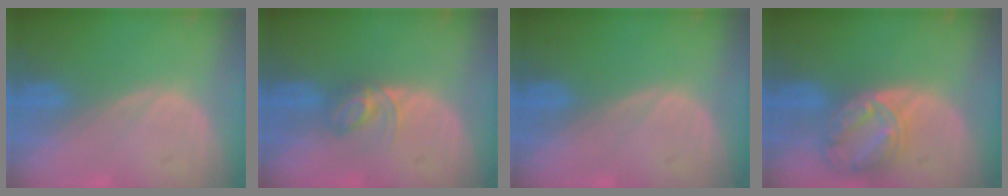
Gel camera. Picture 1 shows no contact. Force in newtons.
{"total": 3.9, "press": 3.8, "slide": 0.5}
{"total": 0.0}
{"total": 8.3, "press": 7.1, "slide": 4.2}